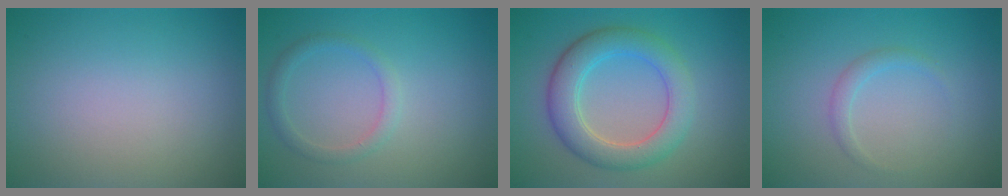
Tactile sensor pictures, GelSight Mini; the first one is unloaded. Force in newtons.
{"total": 1.6, "press": 1.6, "slide": 0.1}
{"total": 5.2, "press": 5.2, "slide": 0.2}
{"total": 1.2, "press": 1.1, "slide": 0.2}